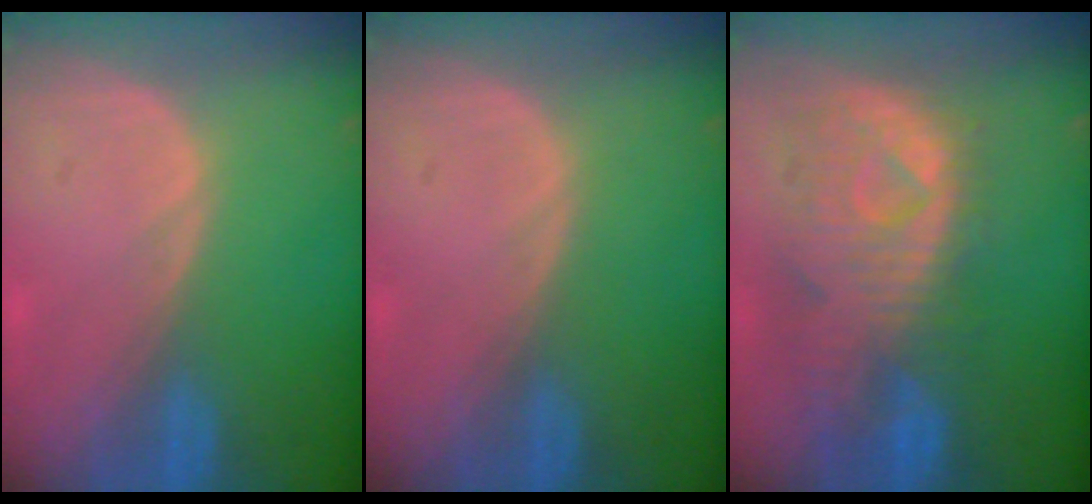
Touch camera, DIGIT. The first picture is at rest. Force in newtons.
{"total": 0.0}
{"total": 10.9, "press": 9.6, "slide": 5.2}